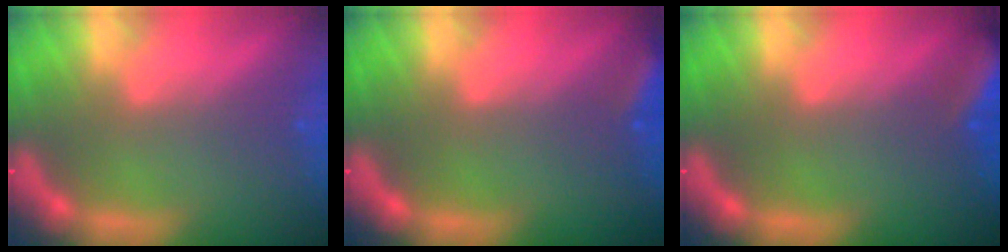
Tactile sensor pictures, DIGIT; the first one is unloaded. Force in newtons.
{"total": 2.9}
{"total": 5.5}